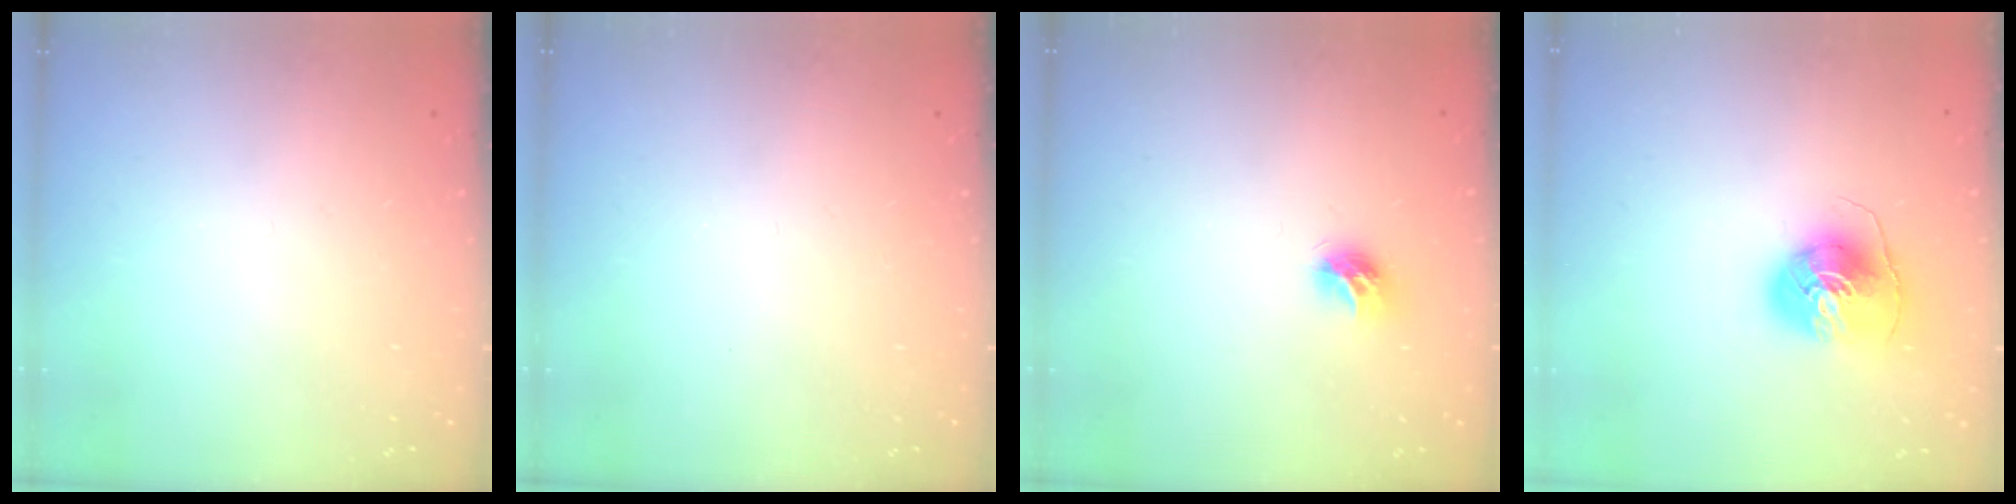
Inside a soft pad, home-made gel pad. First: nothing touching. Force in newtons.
{"total": 0.0}
{"total": 7.5, "press": 7.5, "slide": 0.1}
{"total": 8.5, "press": 8.4, "slide": 0.7}